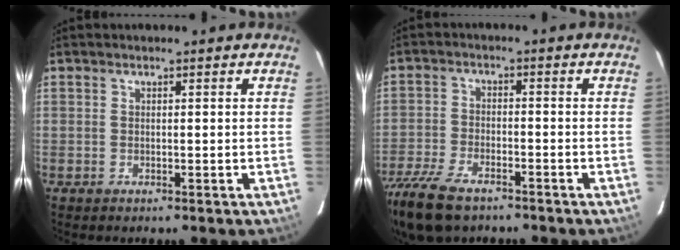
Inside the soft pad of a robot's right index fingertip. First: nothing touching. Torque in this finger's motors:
{"motor_torque": [1.04, -0.85, 0.34, 0.12]}